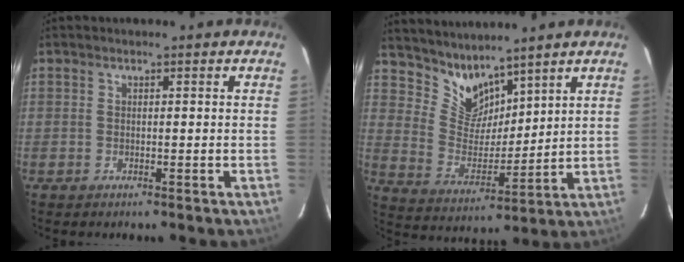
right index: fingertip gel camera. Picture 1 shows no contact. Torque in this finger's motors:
{"motor_torque": [-0.18, 0.38, 0.01, -0.01]}